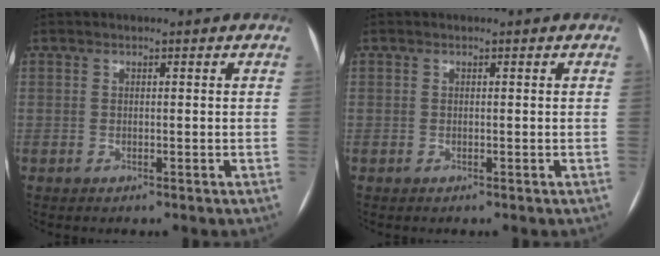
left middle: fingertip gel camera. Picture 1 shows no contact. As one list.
[{"total": 0.0}]